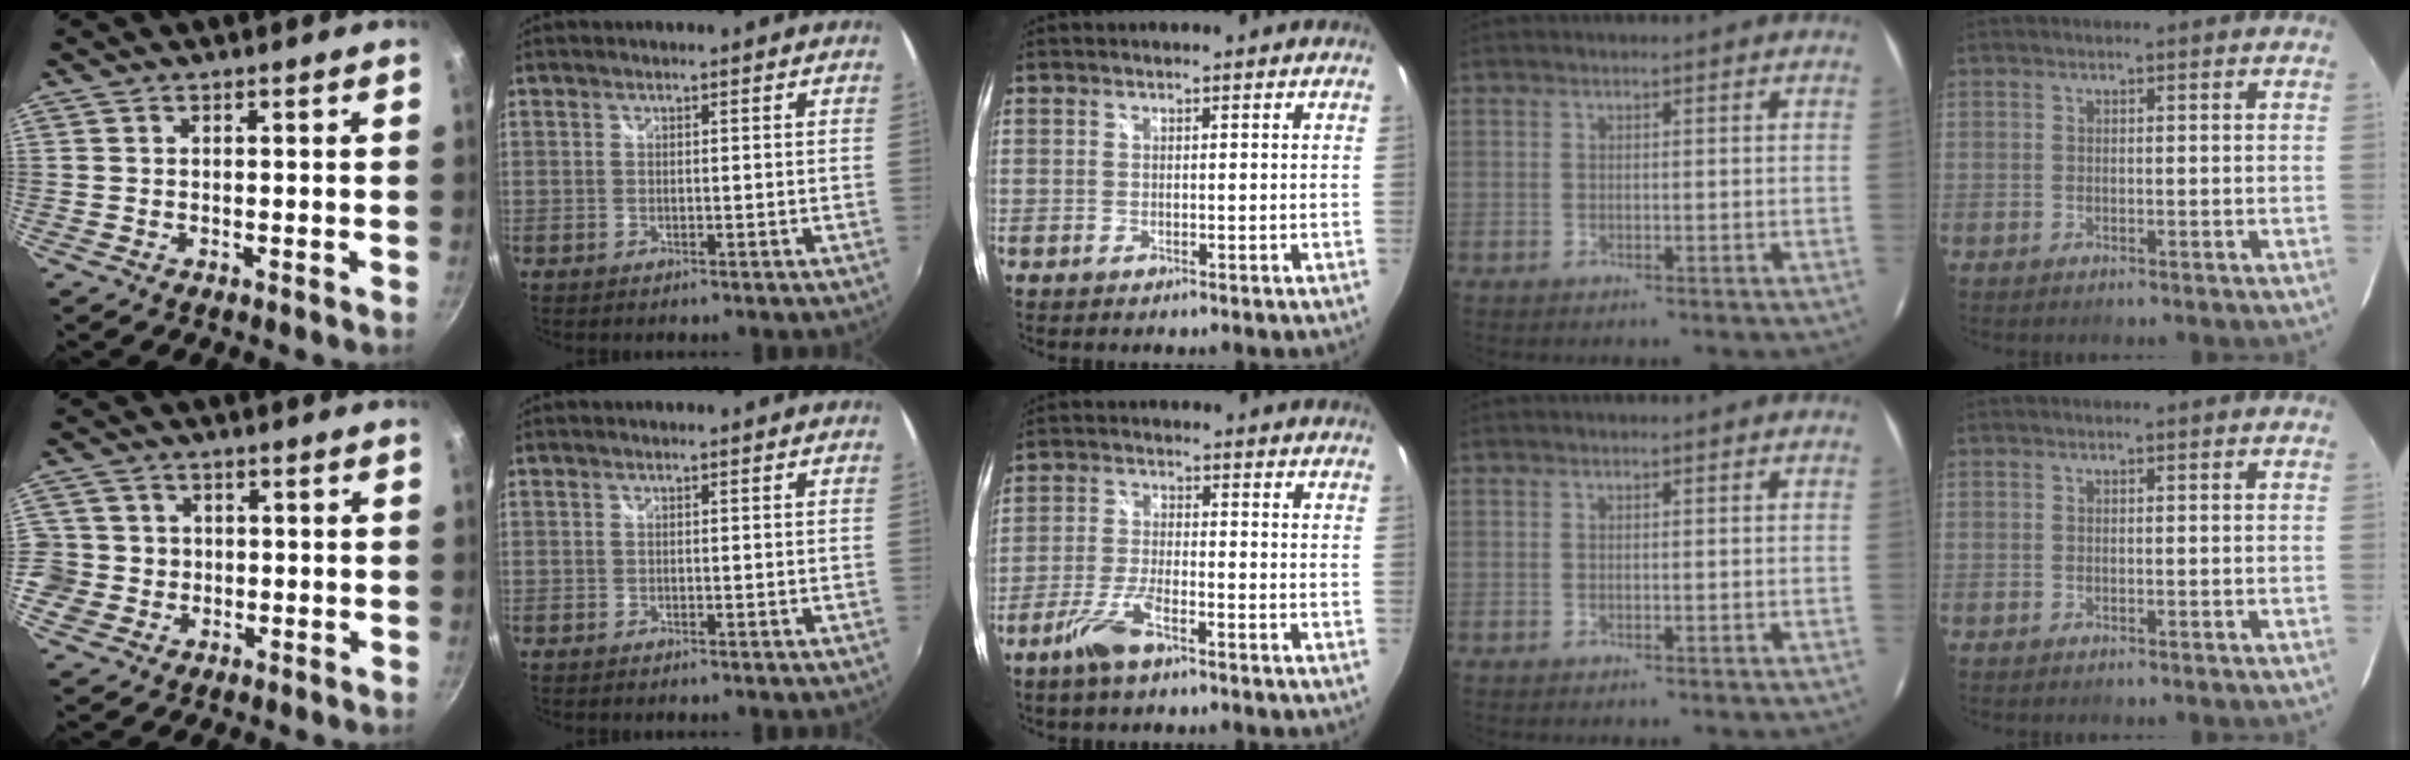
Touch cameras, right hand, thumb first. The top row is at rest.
{"thumb": {"total": 6.4, "force": [-0.3, 6.3, 1.3], "torque": [-0.004, 0.012, -0.008]}, "middle": {"total": 6.9, "force": [-4.7, 1.6, 4.7], "torque": [-0.112, -0.006, -0.092]}}